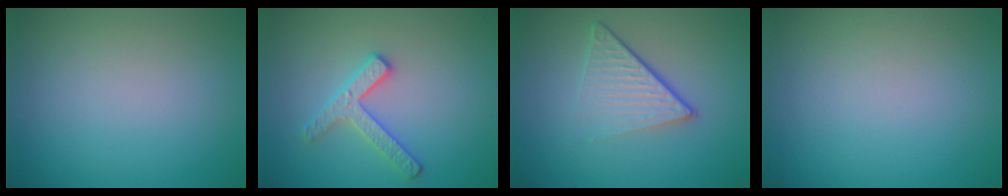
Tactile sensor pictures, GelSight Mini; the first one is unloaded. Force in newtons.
{"total": 2.6, "press": 2.5, "slide": 0.4}
{"total": 4.9, "press": 2.9, "slide": 3.9}
{"total": 0.0}